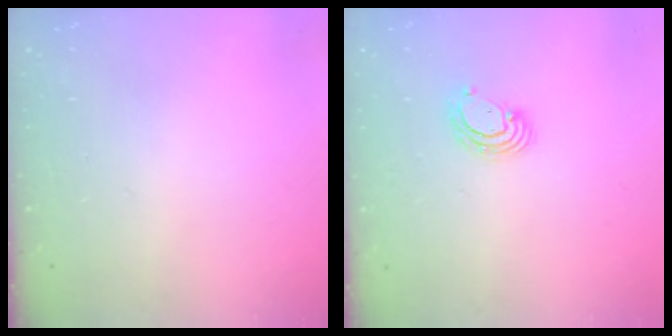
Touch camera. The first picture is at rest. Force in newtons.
{"total": 4.6, "press": 4.6, "slide": 0.2}